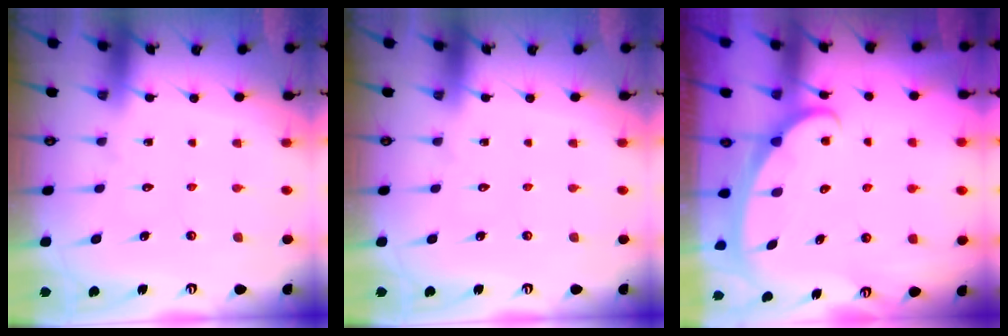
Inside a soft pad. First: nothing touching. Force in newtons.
{"total": 0.0}
{"total": 2.4, "press": 2.4, "slide": 0.3}